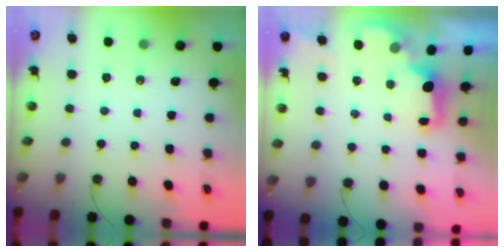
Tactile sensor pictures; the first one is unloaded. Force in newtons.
{"total": 2.3, "press": 2.2, "slide": 0.8}